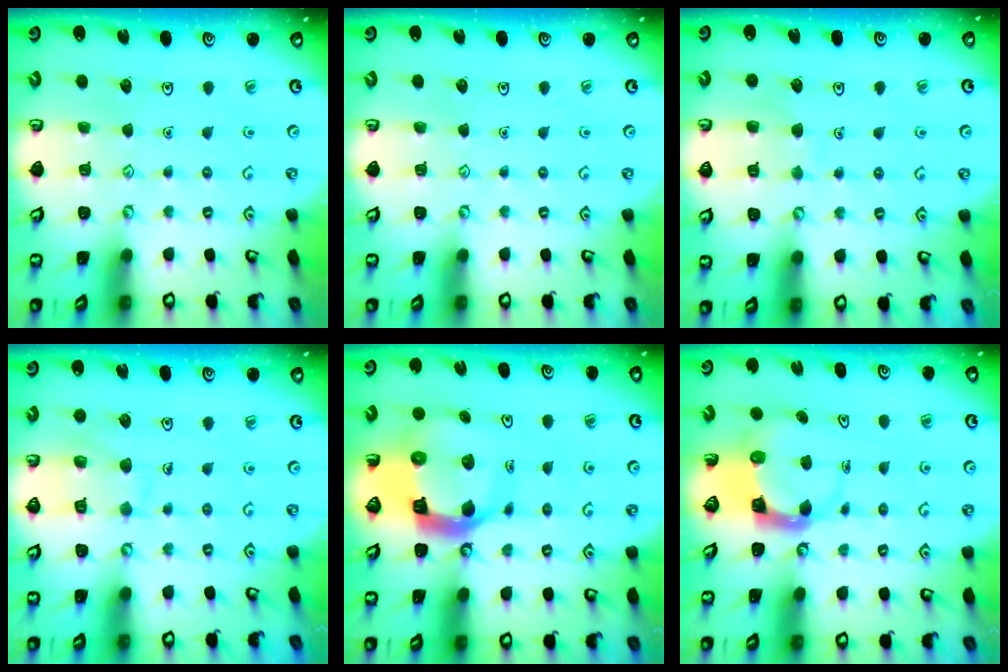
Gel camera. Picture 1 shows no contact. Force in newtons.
{"total": 0.0}
{"total": 5.3, "press": 5.3, "slide": 0.5}
{"total": 9.1, "press": 9.0, "slide": 0.9}
{"total": 13.3, "press": 13.2, "slide": 1.7}
{"total": 3.7, "press": 3.6, "slide": 0.6}